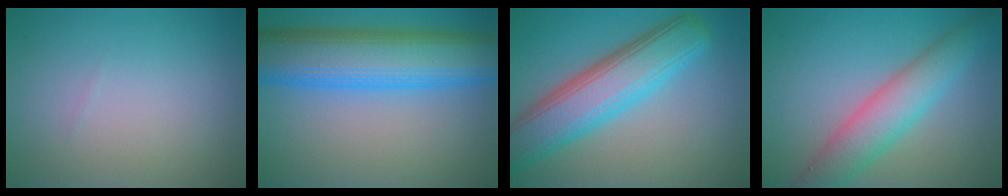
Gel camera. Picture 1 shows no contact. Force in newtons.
{"total": 10.9, "press": 10.9, "slide": 0.2}
{"total": 8.1, "press": 8.1, "slide": 0.2}
{"total": 5.6, "press": 5.6, "slide": 0.1}